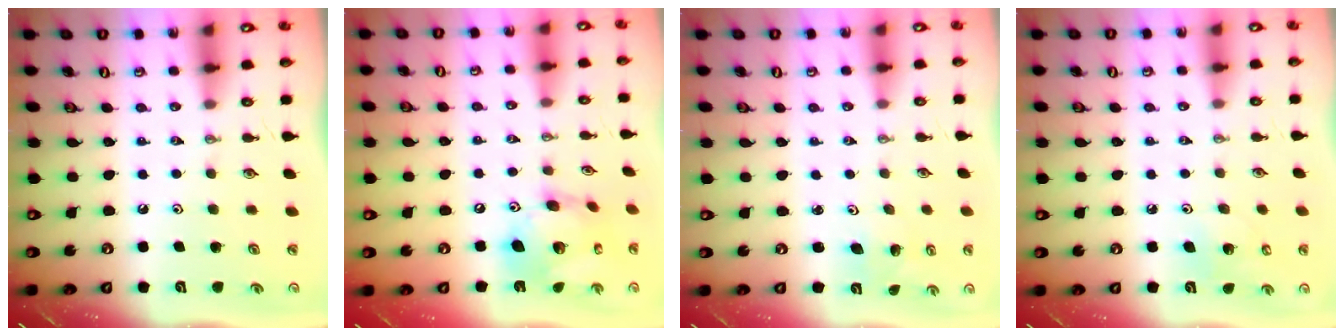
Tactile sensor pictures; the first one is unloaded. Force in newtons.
{"total": 16.0, "press": 15.9, "slide": 1.8}
{"total": 2.0, "press": 2.0, "slide": 0.1}
{"total": 5.4, "press": 5.4, "slide": 0.9}